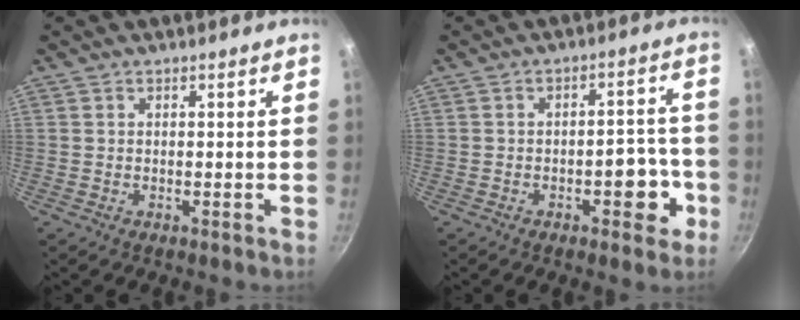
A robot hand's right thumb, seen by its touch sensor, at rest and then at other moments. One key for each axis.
{"total": 7.6, "fx": -3.0, "fy": 3.7, "fz": 5.9, "tx": -0.043, "ty": 0.029, "tz": -0.036}